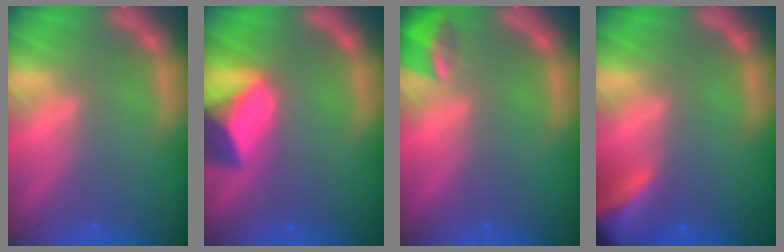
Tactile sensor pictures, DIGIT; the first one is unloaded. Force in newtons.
{"total": 7.5}
{"total": 2.9}
{"total": 7.9}